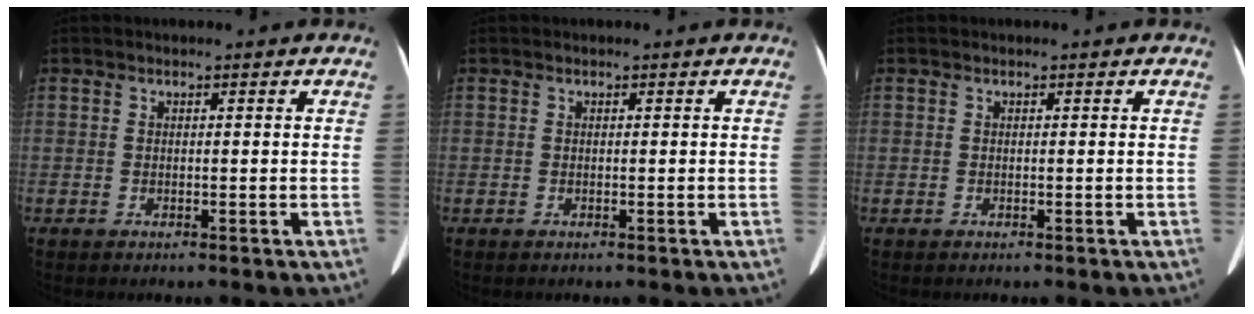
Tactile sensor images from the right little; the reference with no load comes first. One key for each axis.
{"total": 0.0}
{"total": 0.0}